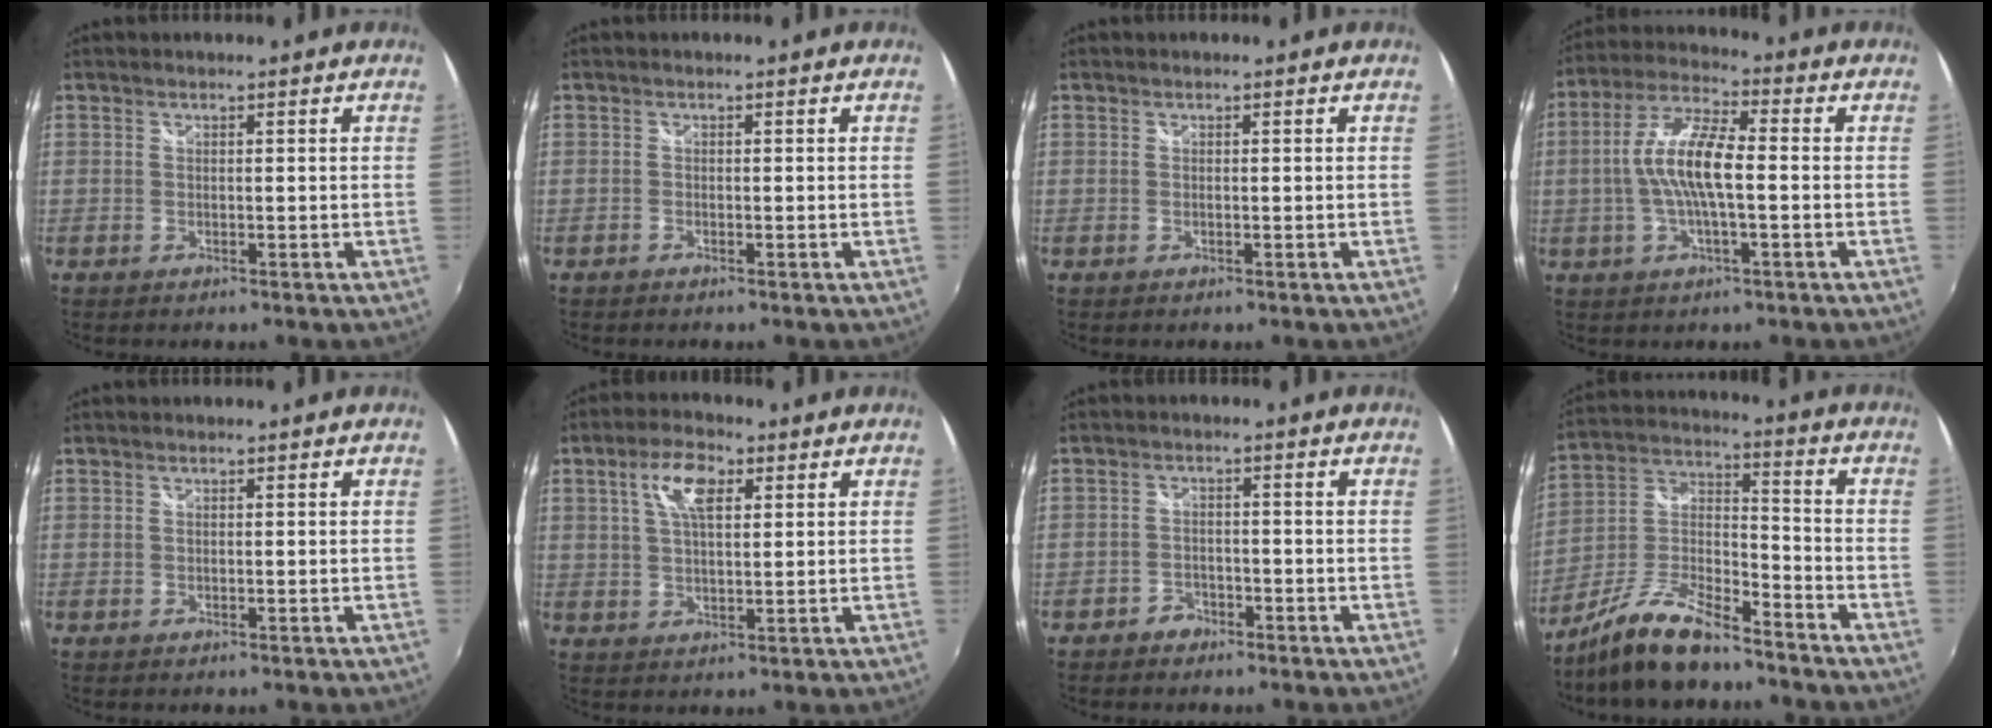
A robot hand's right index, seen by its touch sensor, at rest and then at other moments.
{"total": 0.5, "force": [-0.5, 0.2, 0.1], "torque": [-0.003, -0.002, -0.012]}
{"total": 0.0}
{"total": 10.6, "force": [-0.9, 2.6, 10.3], "torque": [-0.210, 0.010, -0.019]}
{"total": 0.0}
{"total": 7.3, "force": [2.9, 3.3, 5.9], "torque": [-0.108, 0.016, 0.050]}
{"total": 3.2, "force": [-2.4, 2.1, 0.4], "torque": [-0.019, 0.011, -0.042]}
{"total": 14.1, "force": [-10.7, 4.0, 8.3], "torque": [-0.184, 0.000, -0.201]}